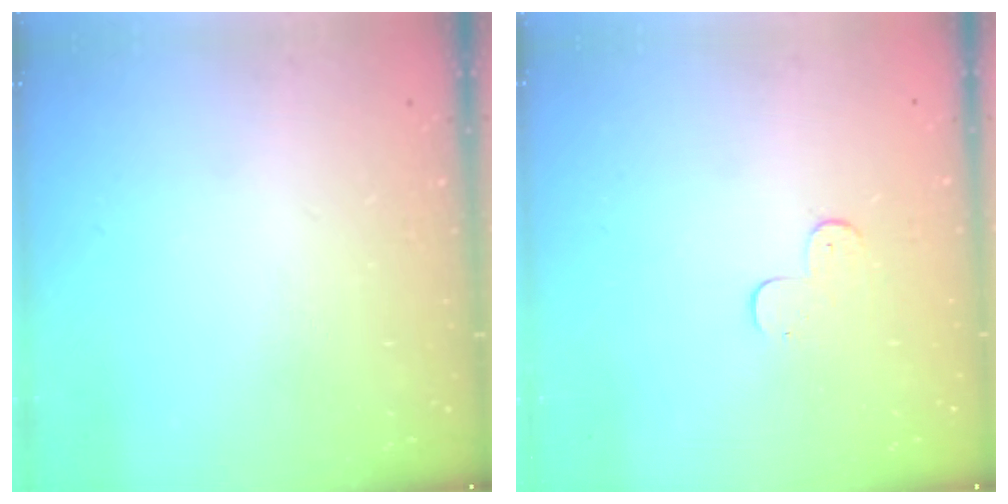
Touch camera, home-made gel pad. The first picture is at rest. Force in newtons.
{"total": 3.9, "press": 3.8, "slide": 0.3}